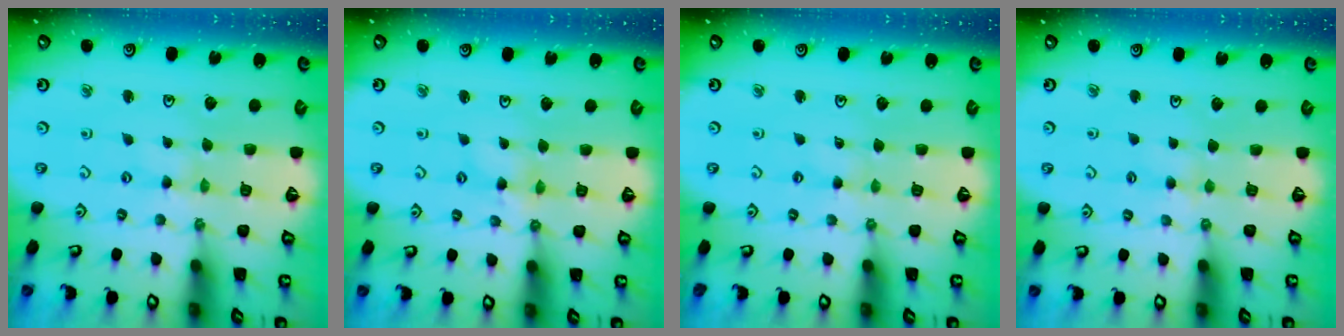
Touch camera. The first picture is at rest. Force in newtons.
{"total": 2.5, "press": 2.5, "slide": 0.3}
{"total": 0.0}
{"total": 2.8, "press": 2.7, "slide": 0.5}